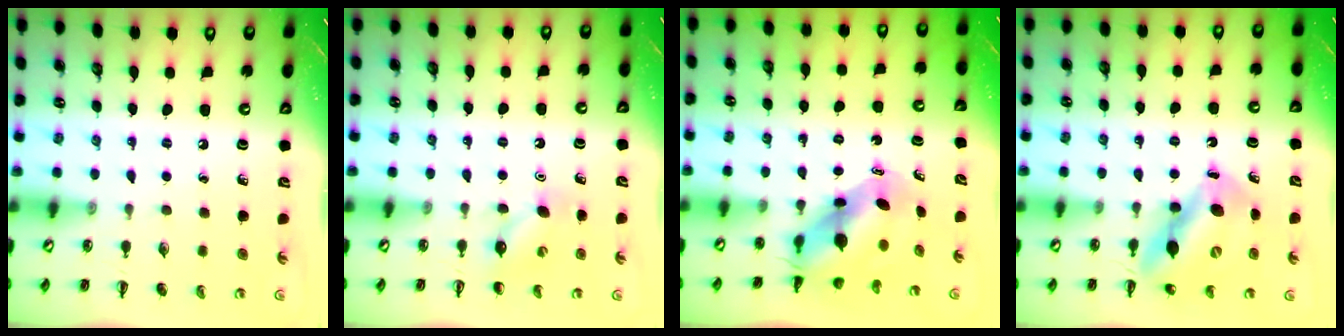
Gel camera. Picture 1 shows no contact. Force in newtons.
{"total": 5.9, "press": 5.8, "slide": 1.1}
{"total": 5.9, "press": 5.7, "slide": 1.6}
{"total": 11.4, "press": 11.0, "slide": 3.0}